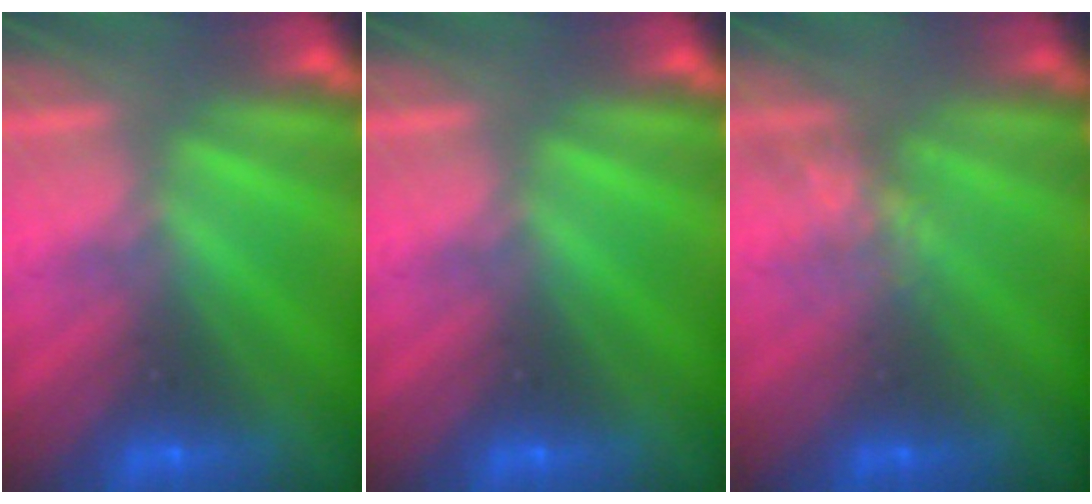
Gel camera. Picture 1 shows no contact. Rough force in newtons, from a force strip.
{"total": 0.0}
{"total": 2.2}